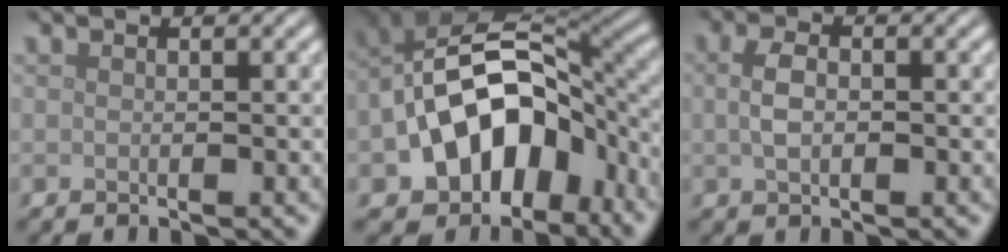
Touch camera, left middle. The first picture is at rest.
{"total": 13.3, "force": [-4.7, 9.0, 8.6], "torque": [-0.136, -0.006, -0.088]}
{"total": 2.4, "force": [0.1, 1.4, 1.9], "torque": [-0.042, 0.001, 0.000]}